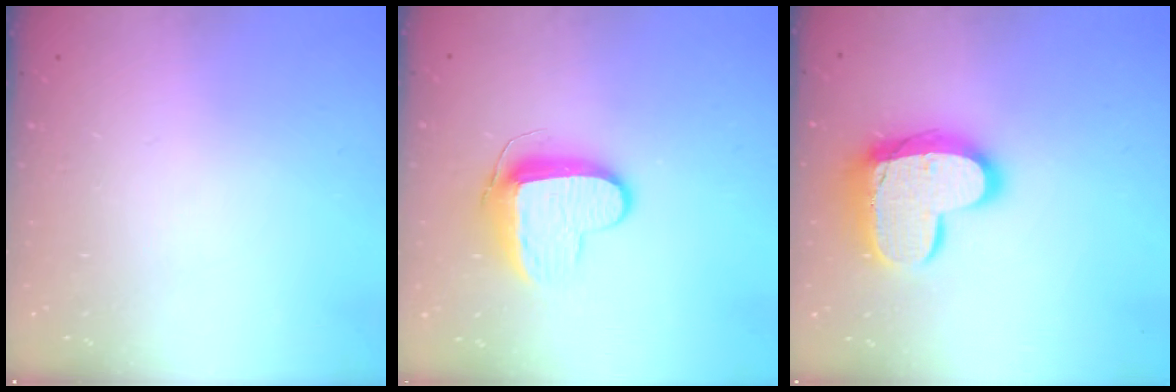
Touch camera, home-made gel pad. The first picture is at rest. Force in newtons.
{"total": 9.9, "press": 9.9, "slide": 0.7}
{"total": 16.7, "press": 16.6, "slide": 1.3}